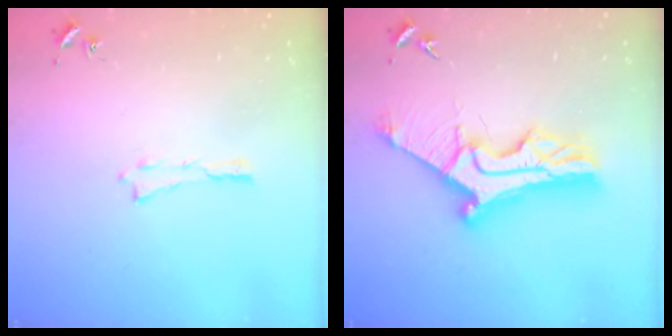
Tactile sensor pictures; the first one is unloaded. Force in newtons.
{"total": 12.7, "press": 12.6, "slide": 1.1}